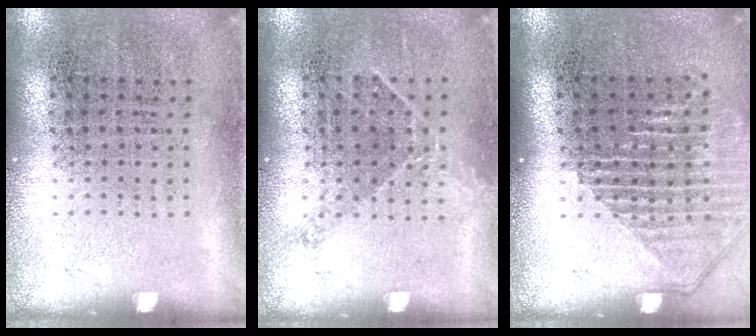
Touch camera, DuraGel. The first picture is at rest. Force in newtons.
{"total": 0.9, "press": 0.8, "slide": 0.5}
{"total": 1.3, "press": 1.2, "slide": 0.6}